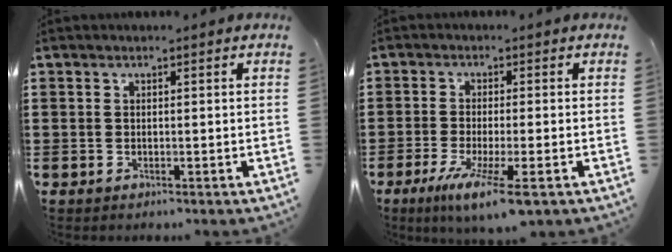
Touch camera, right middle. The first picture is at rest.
{"total": 6.5, "force": [-3.5, 0.5, 5.5], "torque": [-0.106, -0.017, -0.060]}